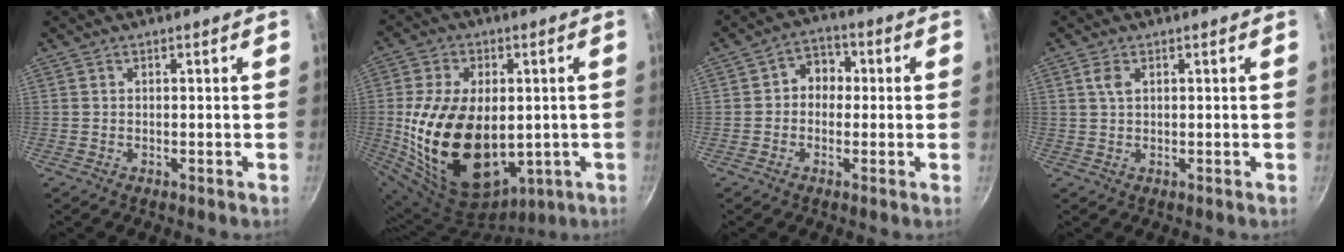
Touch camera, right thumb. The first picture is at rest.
{"total": 24.0, "force": [-0.9, 15.5, 18.2], "torque": [-0.318, -0.008, 0.006]}
{"total": 5.8, "force": [0.0, 4.9, 3.1], "torque": [-0.002, 0.014, -0.013]}
{"total": 2.0, "force": [0.7, 1.1, 1.6], "torque": [-0.028, -0.004, 0.015]}